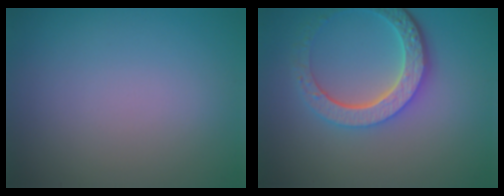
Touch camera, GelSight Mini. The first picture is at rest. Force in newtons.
{"total": 5.6, "press": 4.3, "slide": 3.6}